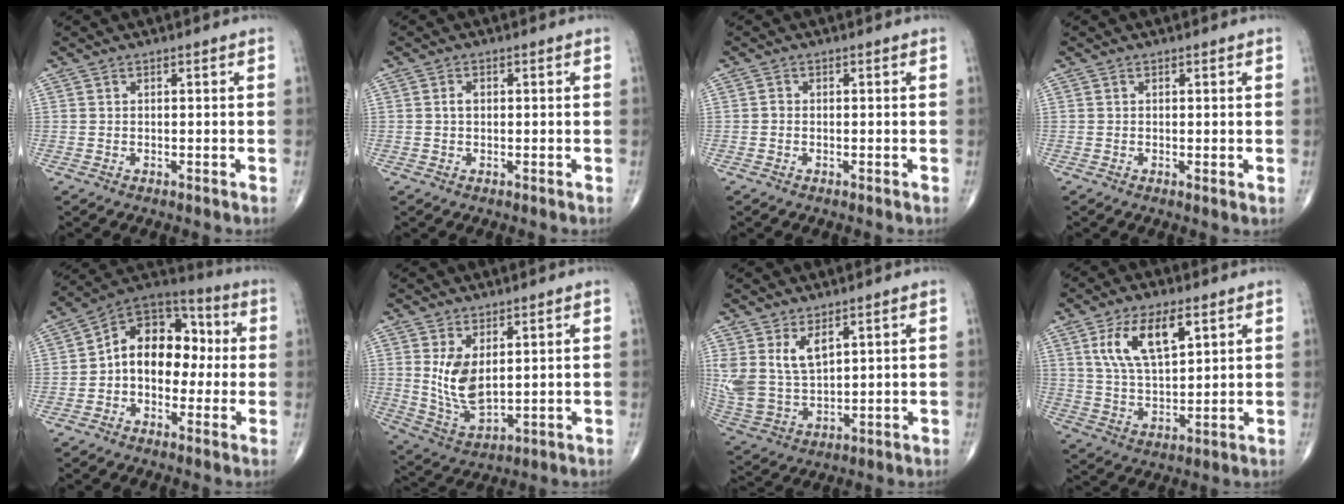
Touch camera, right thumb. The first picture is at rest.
{"total": 1.3, "force": [0.1, 0.9, 1.0], "torque": [-0.016, 0.005, 0.000]}
{"total": 0.5, "force": [-0.2, 0.4, 0.3], "torque": [-0.002, 0.001, -0.008]}
{"total": 0.8, "force": [0.1, 0.2, 0.7], "torque": [-0.015, -0.004, -0.001]}
{"total": 14.2, "force": [-0.2, 10.0, 10.1], "torque": [-0.115, 0.048, -0.019]}
{"total": 8.7, "force": [2.2, 4.6, 7.0], "torque": [-0.129, -0.023, 0.060]}
{"total": 9.2, "force": [4.4, 4.8, 6.5], "torque": [-0.125, -0.019, 0.103]}
{"total": 11.6, "force": [5.1, 5.1, 9.1], "torque": [-0.160, -0.016, 0.101]}